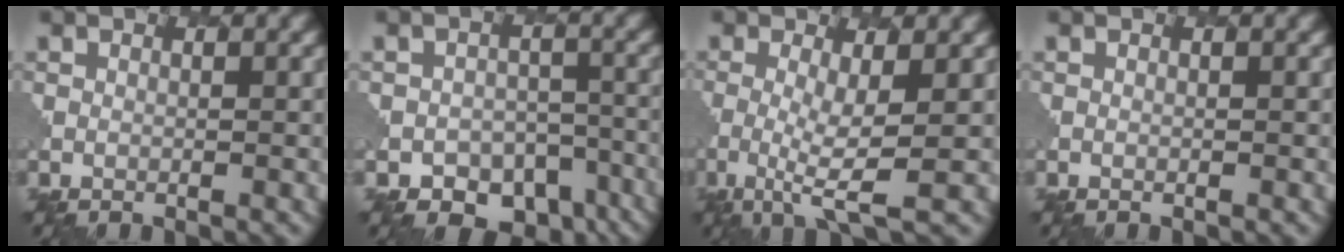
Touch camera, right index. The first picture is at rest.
{"total": 9.0, "force": [-6.5, 5.6, 2.5], "torque": [-0.011, -0.011, -0.074]}
{"total": 3.8, "force": [-0.4, 0.7, 3.7], "torque": [-0.078, -0.009, -0.012]}
{"total": 0.0}